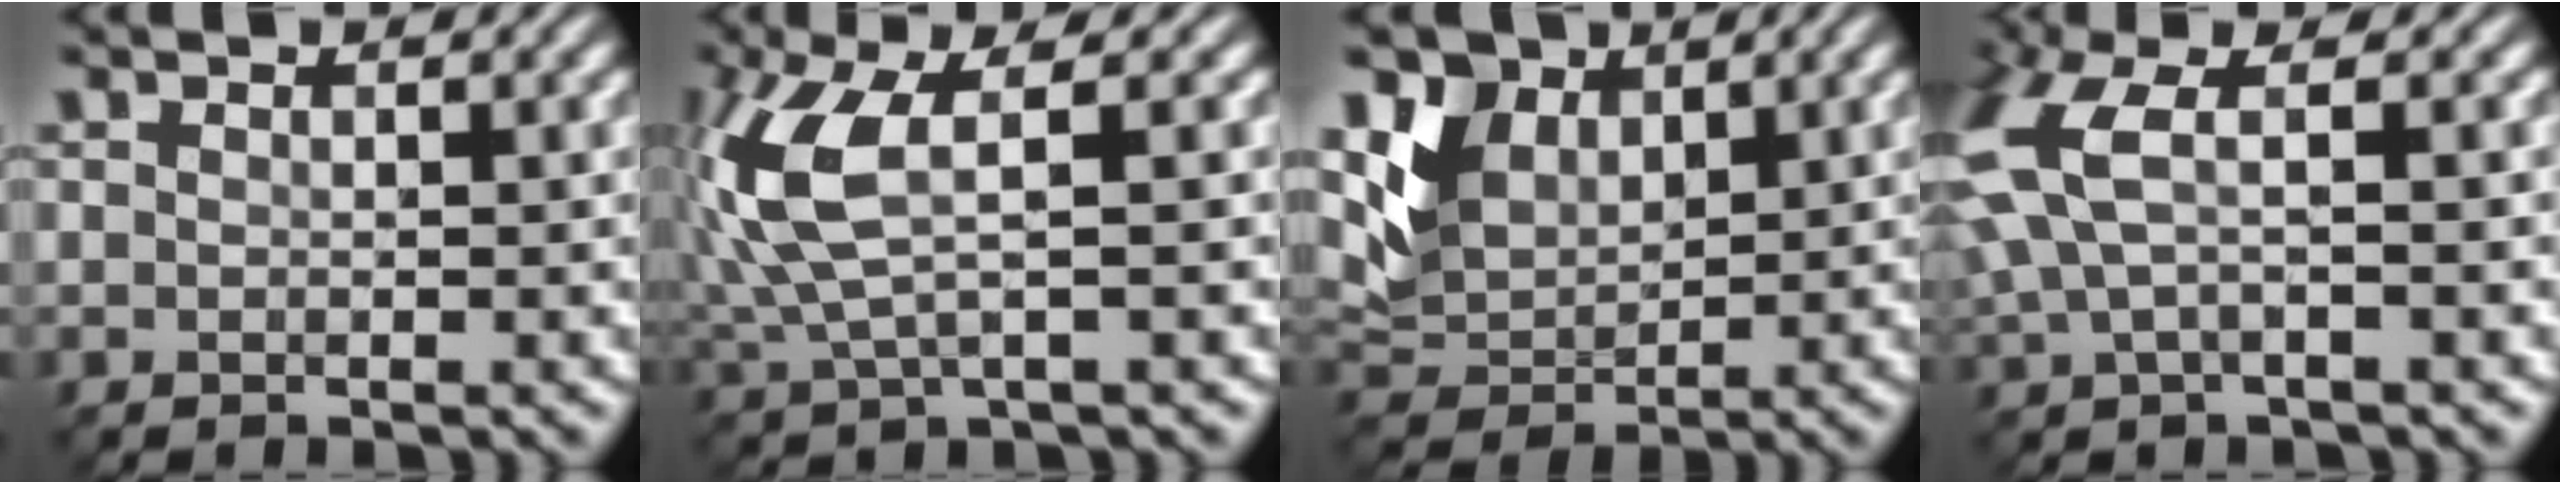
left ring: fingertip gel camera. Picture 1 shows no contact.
{"total": 6.5, "force": [1.1, 2.4, 5.9], "torque": [-0.166, 0.004, 0.026]}
{"total": 4.5, "force": [2.5, 3.3, 1.8], "torque": [-0.054, -0.001, 0.053]}
{"total": 4.7, "force": [1.0, 1.9, 4.2], "torque": [-0.120, 0.009, 0.018]}